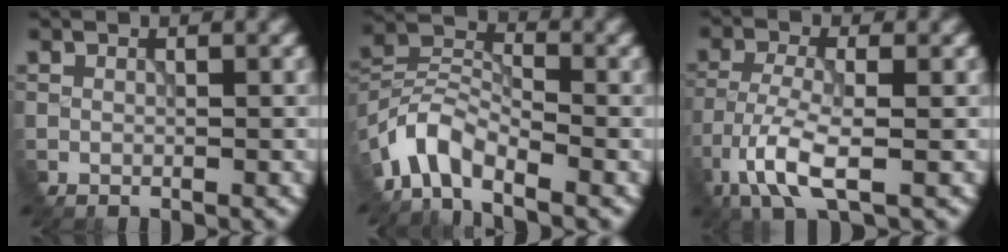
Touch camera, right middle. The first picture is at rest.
{"total": 5.3, "force": [-3.9, 2.2, 2.8], "torque": [-0.056, 0.002, -0.088]}
{"total": 5.7, "force": [-3.0, 1.7, 4.6], "torque": [-0.105, -0.010, -0.068]}